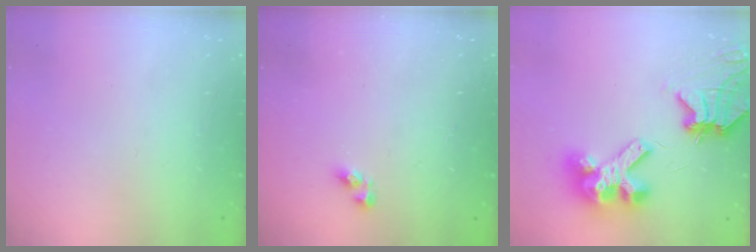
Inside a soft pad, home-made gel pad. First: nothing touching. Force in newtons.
{"total": 4.1, "press": 4.1, "slide": 0.5}
{"total": 12.5, "press": 12.4, "slide": 1.5}